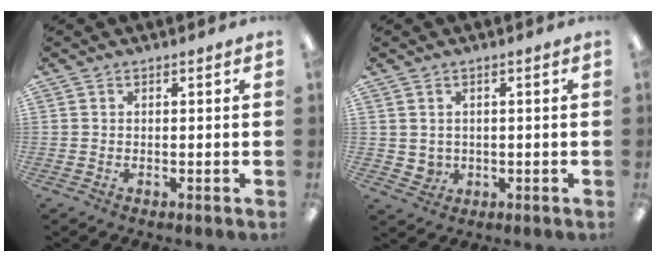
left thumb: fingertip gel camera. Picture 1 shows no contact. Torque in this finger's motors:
{"motor_torque": [-0.28, -0.22, -0.19, -0.24, 0.00]}